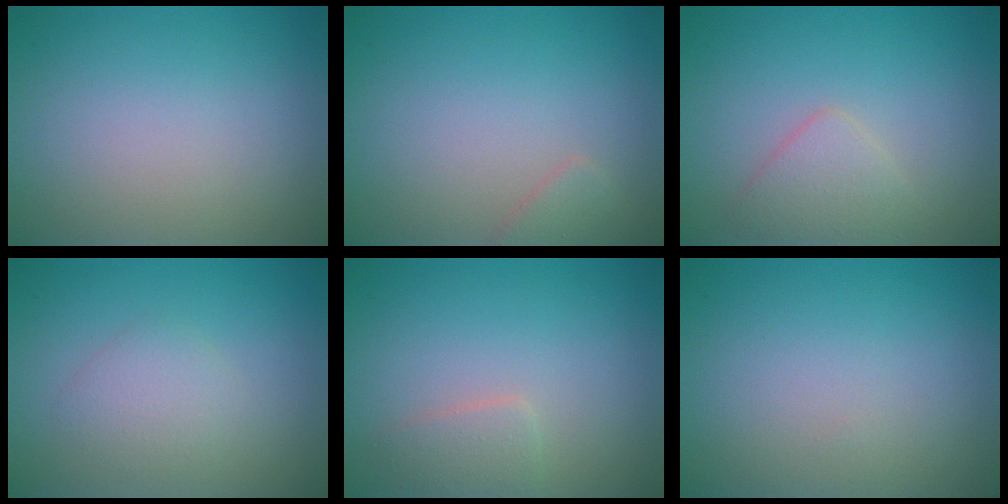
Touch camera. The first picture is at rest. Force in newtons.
{"total": 1.3, "press": 1.3, "slide": 0.1}
{"total": 2.3, "press": 2.3, "slide": 0.1}
{"total": 2.1, "press": 2.1, "slide": 0.1}
{"total": 1.7, "press": 1.7, "slide": 0.1}
{"total": 0.0}